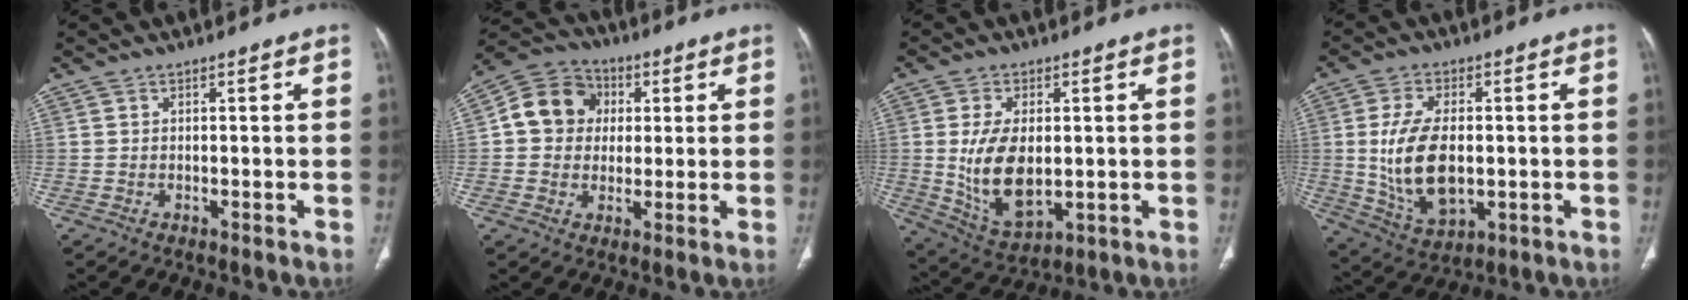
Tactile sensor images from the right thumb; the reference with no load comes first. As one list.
[{"total": 11.1, "force": [1.6, 9.8, 4.8], "torque": [-0.061, 0.015, 0.017]}, {"total": 12.9, "force": [-0.1, 7.3, 10.7], "torque": [-0.190, -0.013, 0.017]}, {"total": 13.9, "force": [-0.3, 7.9, 11.5], "torque": [-0.213, -0.008, 0.008]}]